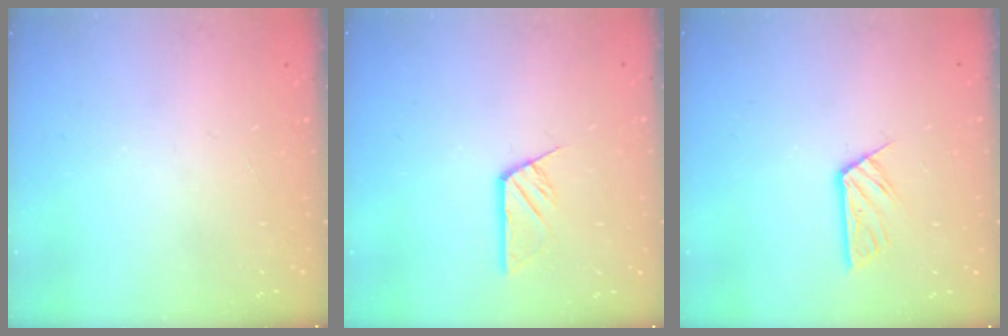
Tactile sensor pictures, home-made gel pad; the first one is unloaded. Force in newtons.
{"total": 4.8, "press": 4.8, "slide": 0.3}
{"total": 8.7, "press": 8.7, "slide": 0.7}